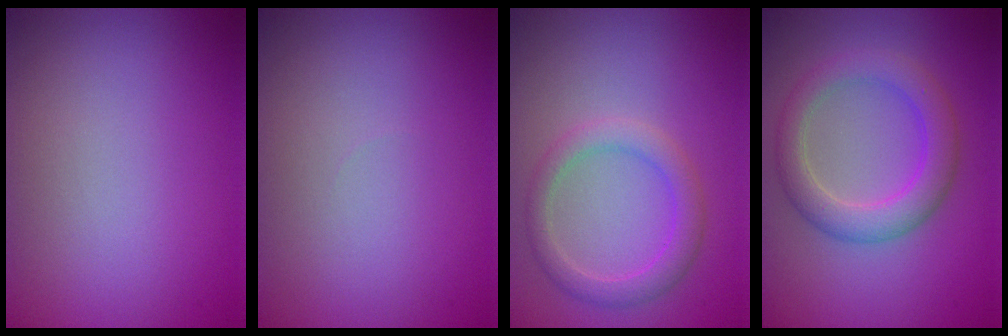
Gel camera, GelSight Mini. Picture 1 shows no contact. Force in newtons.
{"total": 0.0}
{"total": 2.8, "press": 2.8, "slide": 0.1}
{"total": 4.1, "press": 4.1, "slide": 0.3}